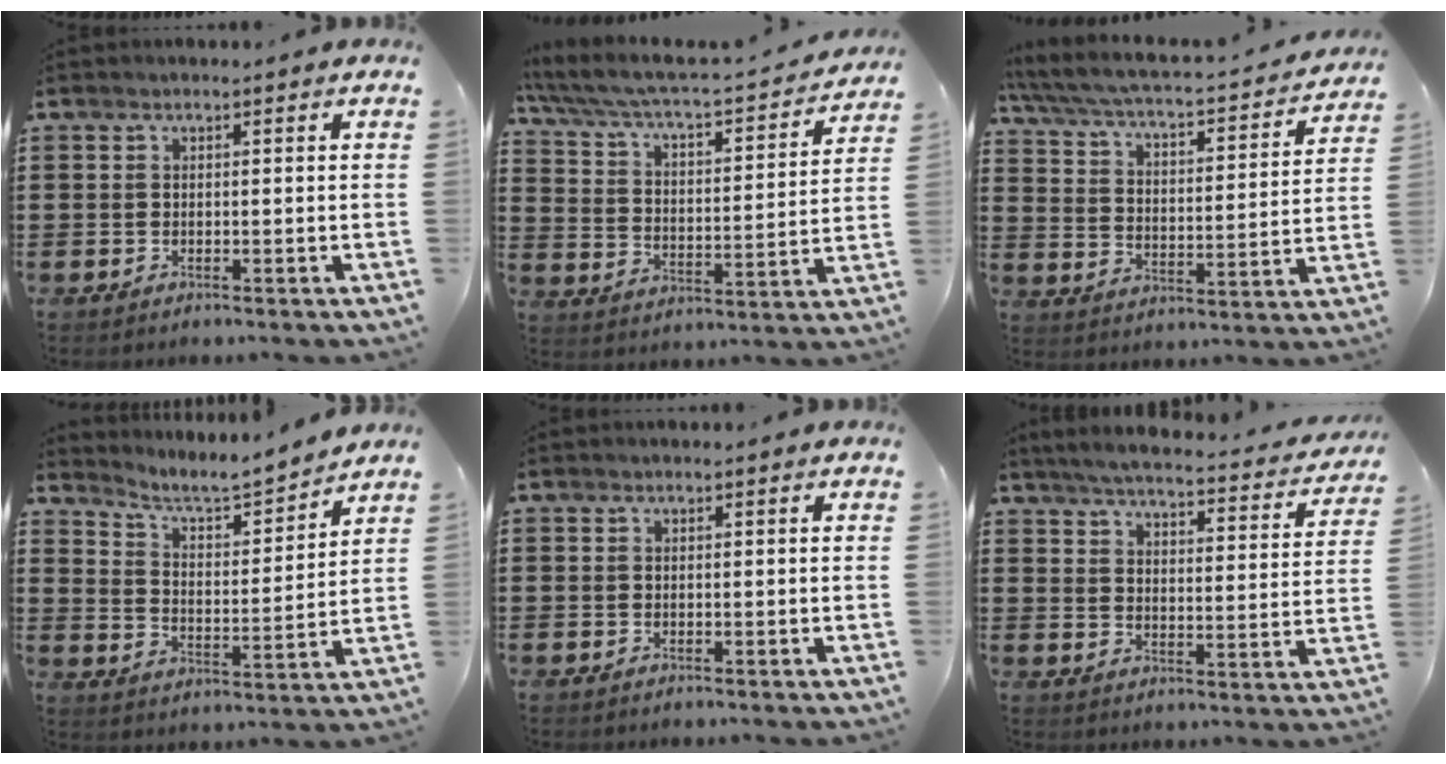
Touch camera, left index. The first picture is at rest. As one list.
[{"total": 4.2, "force": [3.6, 0.7, 2.0], "torque": [-0.061, -0.037, 0.051]}, {"total": 3.5, "force": [3.0, 0.2, 1.9], "torque": [-0.056, -0.033, 0.038]}, {"total": 4.8, "force": [4.6, 0.2, 1.5], "torque": [-0.053, -0.037, 0.070]}, {"total": 0.0}, {"total": 4.4, "force": [4.1, -0.1, 1.5], "torque": [-0.053, -0.032, 0.064]}]